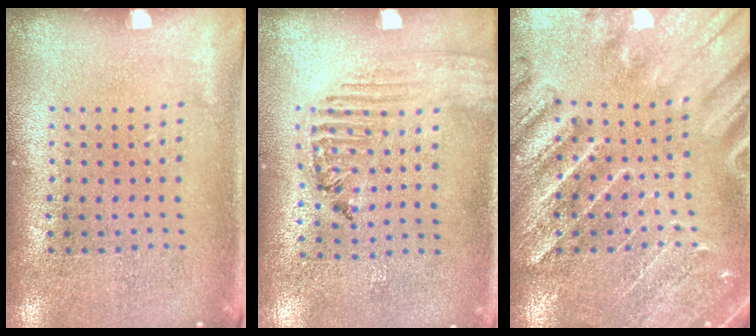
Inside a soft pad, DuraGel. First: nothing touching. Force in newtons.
{"total": 1.6, "press": 1.6, "slide": 0.3}
{"total": 3.0, "press": 2.9, "slide": 0.8}